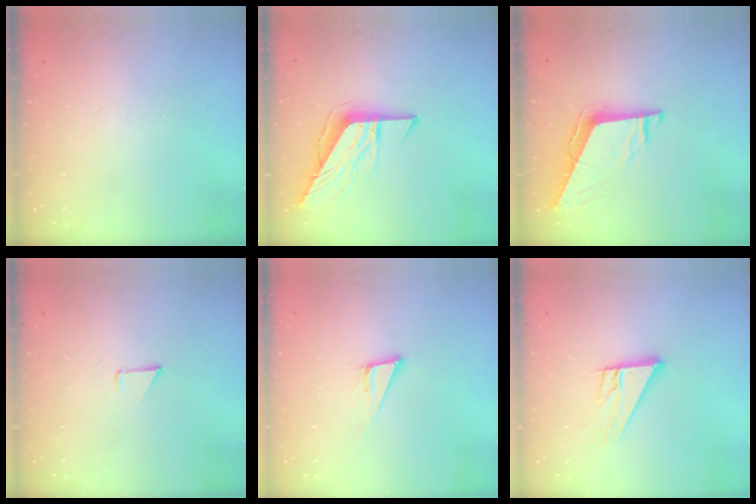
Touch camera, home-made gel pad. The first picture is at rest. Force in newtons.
{"total": 10.6, "press": 10.5, "slide": 1.1}
{"total": 9.7, "press": 9.7, "slide": 1.2}
{"total": 0.9, "press": 0.8, "slide": 0.1}
{"total": 6.8, "press": 6.4, "slide": 2.4}
{"total": 10.7, "press": 10.7, "slide": 0.7}